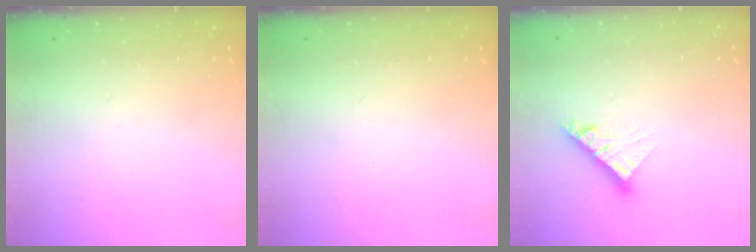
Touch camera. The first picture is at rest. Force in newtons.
{"total": 0.0}
{"total": 7.1, "press": 7.1, "slide": 0.6}